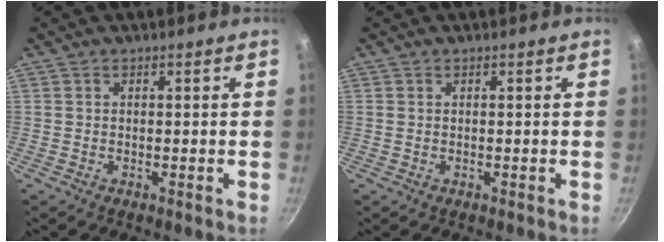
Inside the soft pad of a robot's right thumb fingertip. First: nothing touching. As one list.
[{"total": 0.0}]